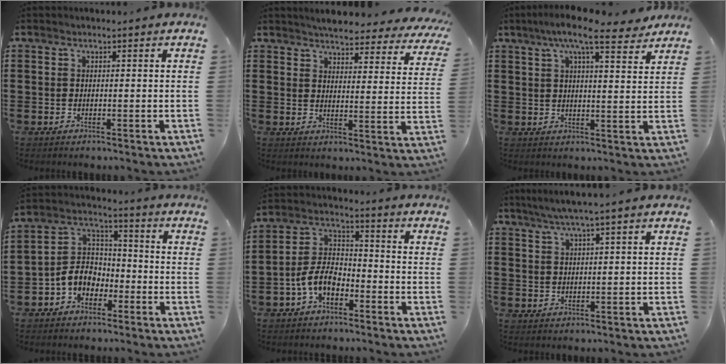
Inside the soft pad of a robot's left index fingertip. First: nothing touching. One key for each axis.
{"total": 4.5, "fx": 4.4, "fy": 0.2, "fz": 0.9, "tx": -0.031, "ty": -0.029, "tz": 0.074}
{"total": 8.6, "fx": 6.7, "fy": 1.0, "fz": 5.2, "tx": -0.110, "ty": -0.011, "tz": 0.118}
{"total": 6.3, "fx": -3.4, "fy": 4.5, "fz": 2.8, "tx": -0.077, "ty": 0.008, "tz": -0.073}
{"total": 6.5, "fx": -3.7, "fy": 3.5, "fz": 4.1, "tx": -0.105, "ty": 0.007, "tz": -0.080}
{"total": 2.8, "fx": 1.8, "fy": -0.4, "fz": 2.1, "tx": -0.042, "ty": 0.001, "tz": 0.031}